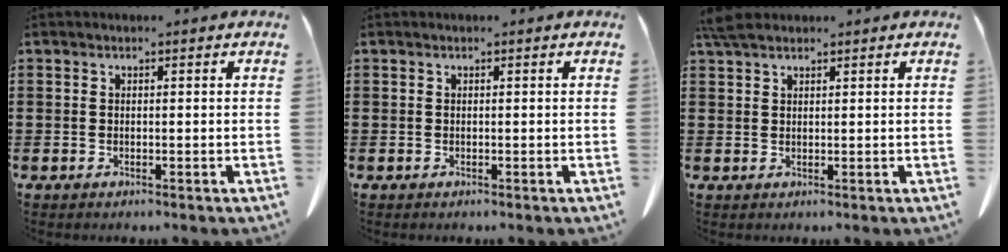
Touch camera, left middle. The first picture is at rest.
{"total": 0.0}
{"total": 2.6, "force": [2.1, 0.9, 1.2], "torque": [-0.030, 0.004, 0.040]}